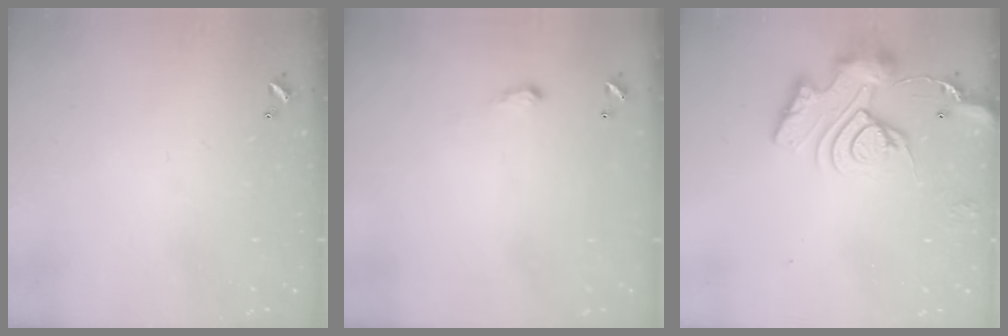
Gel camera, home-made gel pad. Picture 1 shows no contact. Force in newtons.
{"total": 2.0, "press": 2.0, "slide": 0.3}
{"total": 13.9, "press": 13.8, "slide": 1.6}